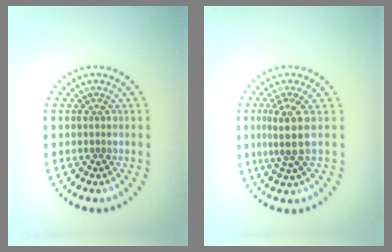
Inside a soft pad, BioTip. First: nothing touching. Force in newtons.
{"total": 3.2, "press": 2.4, "slide": 2.0}